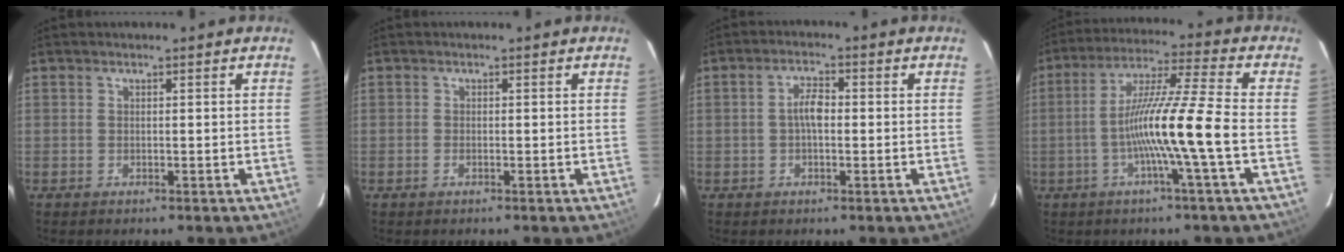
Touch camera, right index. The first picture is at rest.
{"total": 0.6, "force": [-0.4, 0.3, 0.3], "torque": [-0.007, -0.002, -0.007]}
{"total": 3.6, "force": [-0.2, 1.6, 3.2], "torque": [-0.061, 0.010, -0.004]}
{"total": 12.9, "force": [-3.5, -1.9, 12.3], "torque": [-0.231, 0.004, -0.071]}